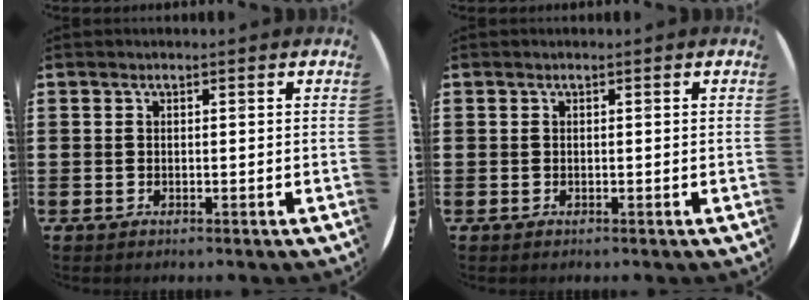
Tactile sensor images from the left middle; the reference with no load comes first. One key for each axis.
{"total": 0.0}